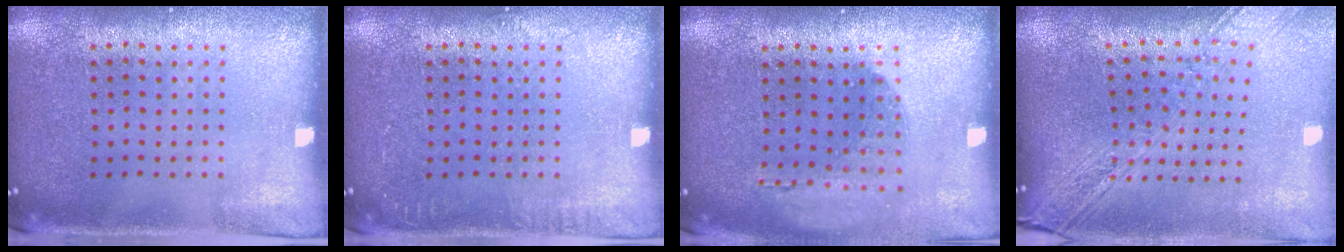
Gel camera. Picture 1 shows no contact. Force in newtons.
{"total": 0.8, "press": 0.8, "slide": 0.0}
{"total": 1.2, "press": 1.2, "slide": 0.0}
{"total": 2.8, "press": 2.2, "slide": 1.7}